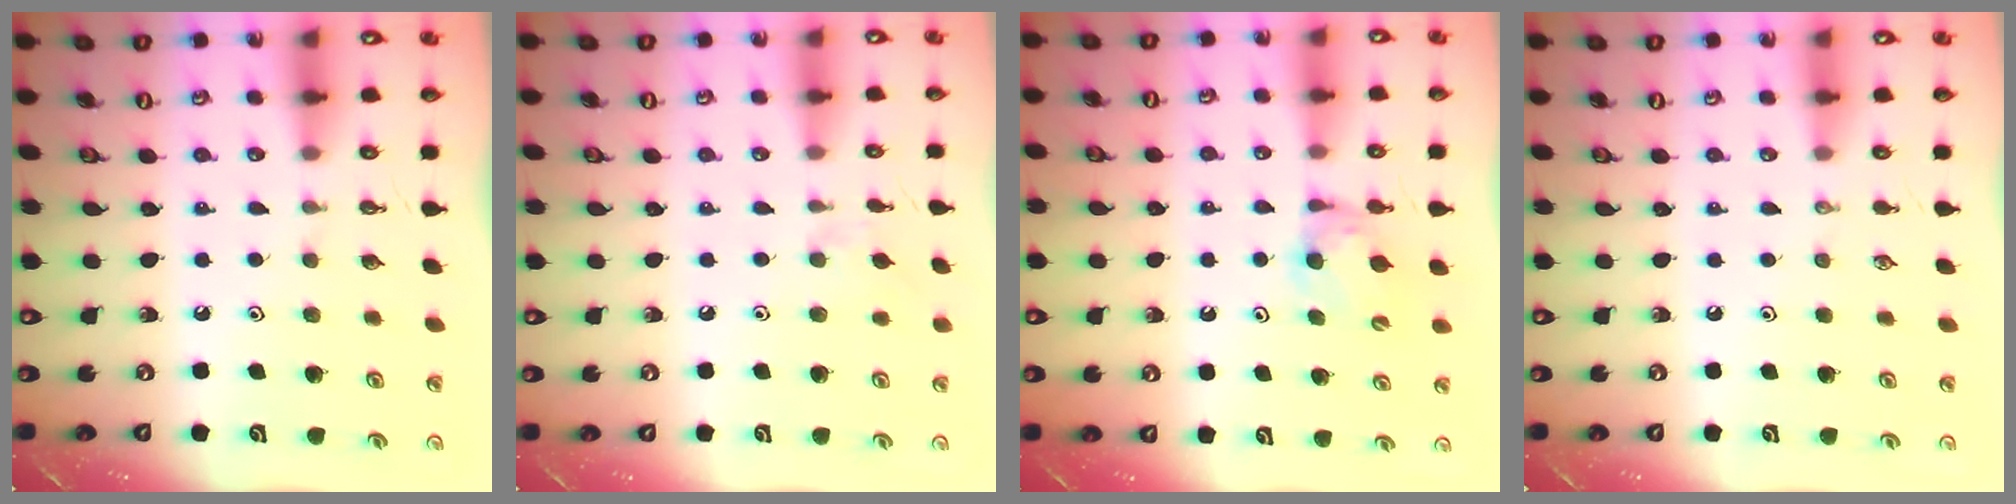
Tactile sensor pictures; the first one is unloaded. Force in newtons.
{"total": 4.6, "press": 4.6, "slide": 0.7}
{"total": 5.4, "press": 5.4, "slide": 0.6}
{"total": 0.0}